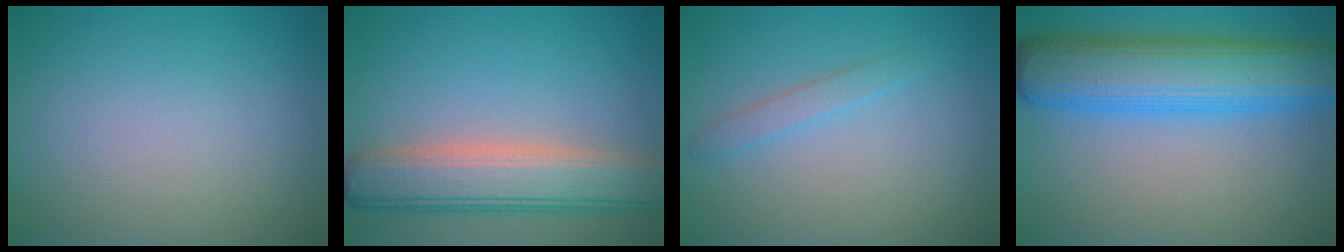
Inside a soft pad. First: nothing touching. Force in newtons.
{"total": 6.9, "press": 6.9, "slide": 0.5}
{"total": 1.3, "press": 1.3, "slide": 0.1}
{"total": 9.6, "press": 9.6, "slide": 0.1}